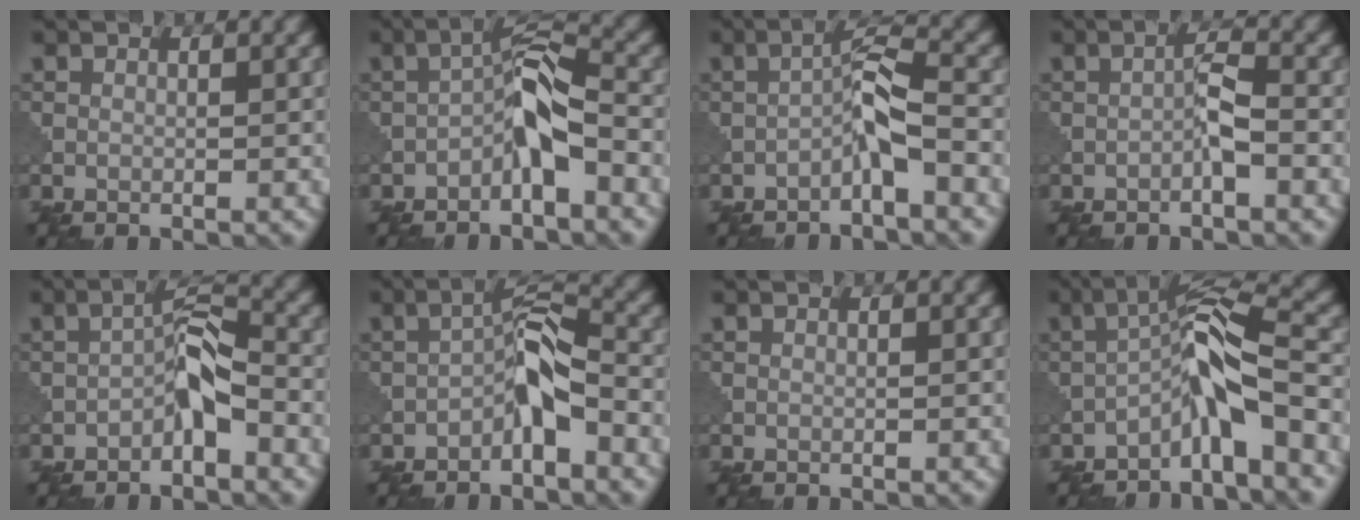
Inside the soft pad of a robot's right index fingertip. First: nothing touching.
{"total": 4.6, "force": [-2.1, 1.3, 3.9], "torque": [-0.067, 0.020, -0.046]}
{"total": 3.2, "force": [-1.7, 0.4, 2.7], "torque": [-0.052, 0.016, -0.036]}
{"total": 2.0, "force": [-0.9, 0.3, 1.7], "torque": [-0.034, 0.010, -0.019]}
{"total": 3.7, "force": [-1.9, 1.2, 3.0], "torque": [-0.047, 0.017, -0.041]}
{"total": 4.4, "force": [-2.2, 1.4, 3.5], "torque": [-0.058, 0.019, -0.048]}
{"total": 0.0}
{"total": 5.7, "force": [-2.9, 0.9, 4.9], "torque": [-0.085, 0.022, -0.060]}